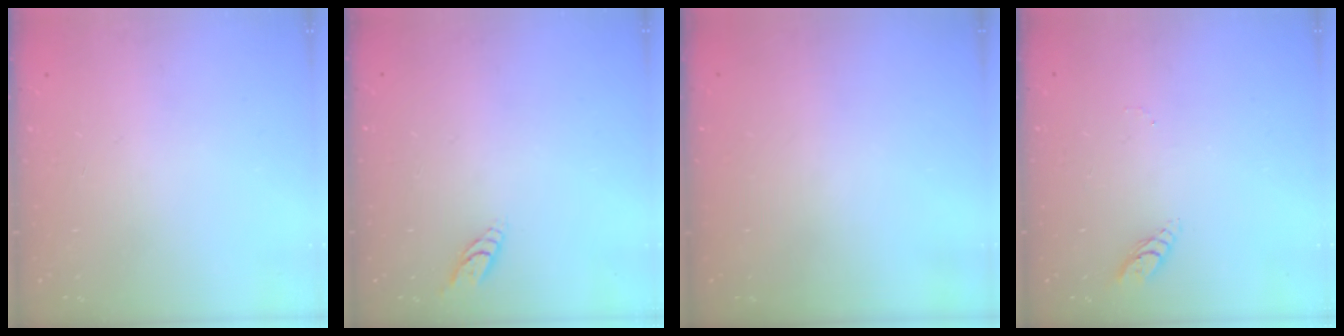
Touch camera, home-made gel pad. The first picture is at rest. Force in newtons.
{"total": 4.9, "press": 4.8, "slide": 0.6}
{"total": 0.0}
{"total": 4.6, "press": 4.5, "slide": 0.4}